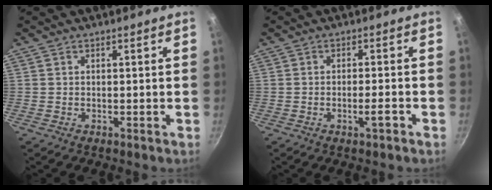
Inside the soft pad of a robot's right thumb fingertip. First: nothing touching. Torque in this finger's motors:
{"motor_torque": [-0.04, 0.02, -0.17, -0.14, -0.04]}